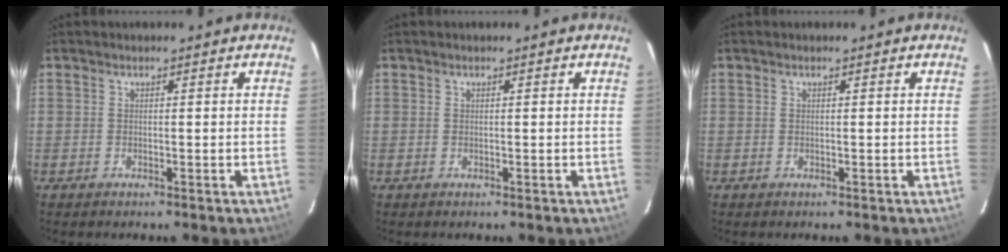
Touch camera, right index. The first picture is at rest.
{"total": 0.0}
{"total": 0.0}